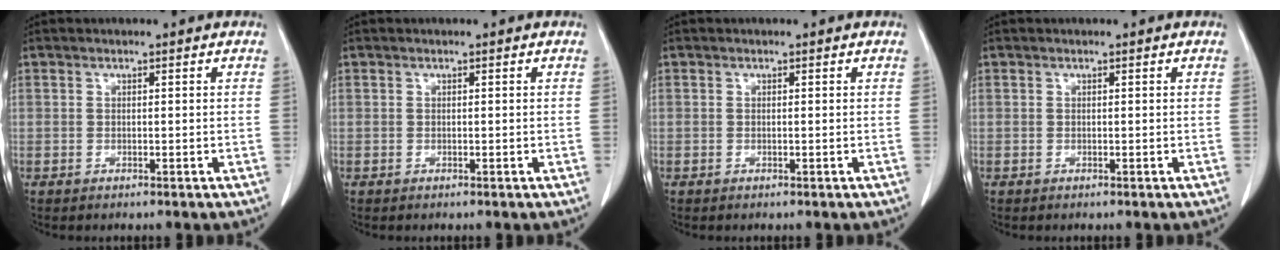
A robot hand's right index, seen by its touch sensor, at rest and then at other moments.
{"total": 0.0}
{"total": 0.0}
{"total": 0.0}